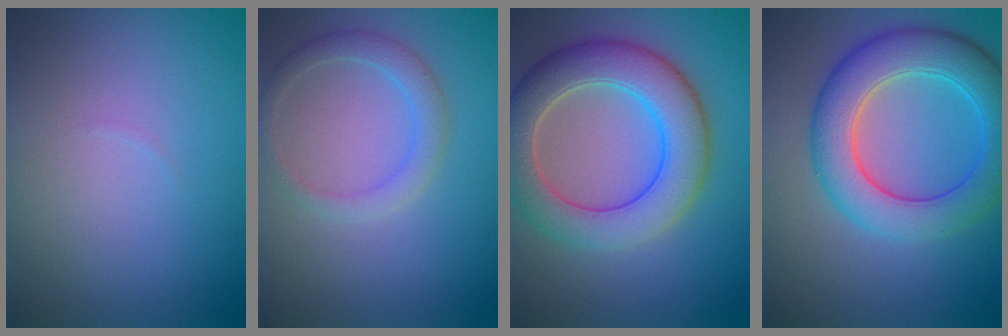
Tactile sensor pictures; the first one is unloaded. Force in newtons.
{"total": 2.1, "press": 2.1, "slide": 0.1}
{"total": 7.3, "press": 7.3, "slide": 0.7}
{"total": 6.9, "press": 6.9, "slide": 0.2}